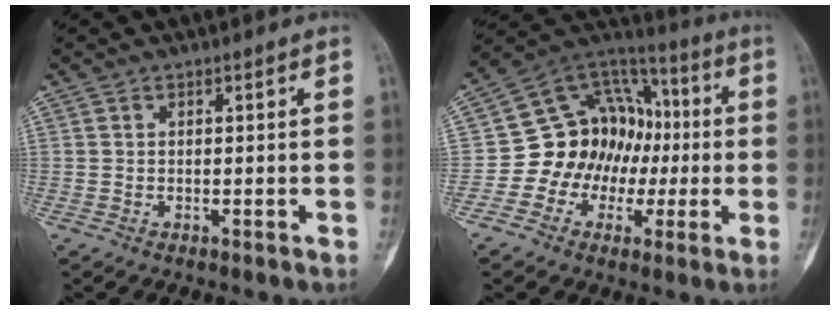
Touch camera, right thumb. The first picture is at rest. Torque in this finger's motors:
{"motor_torque": [0.11, 0.10, 0.04, 0.00, 0.03]}